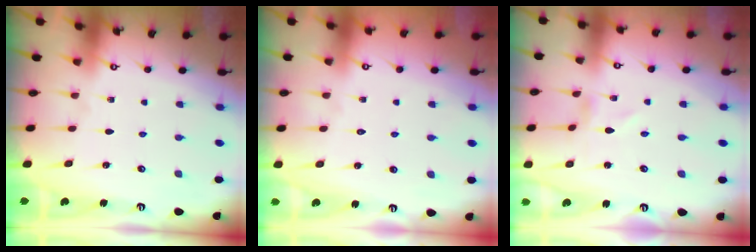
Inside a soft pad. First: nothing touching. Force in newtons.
{"total": 1.4, "press": 1.4, "slide": 0.1}
{"total": 1.2, "press": 1.2, "slide": 0.1}